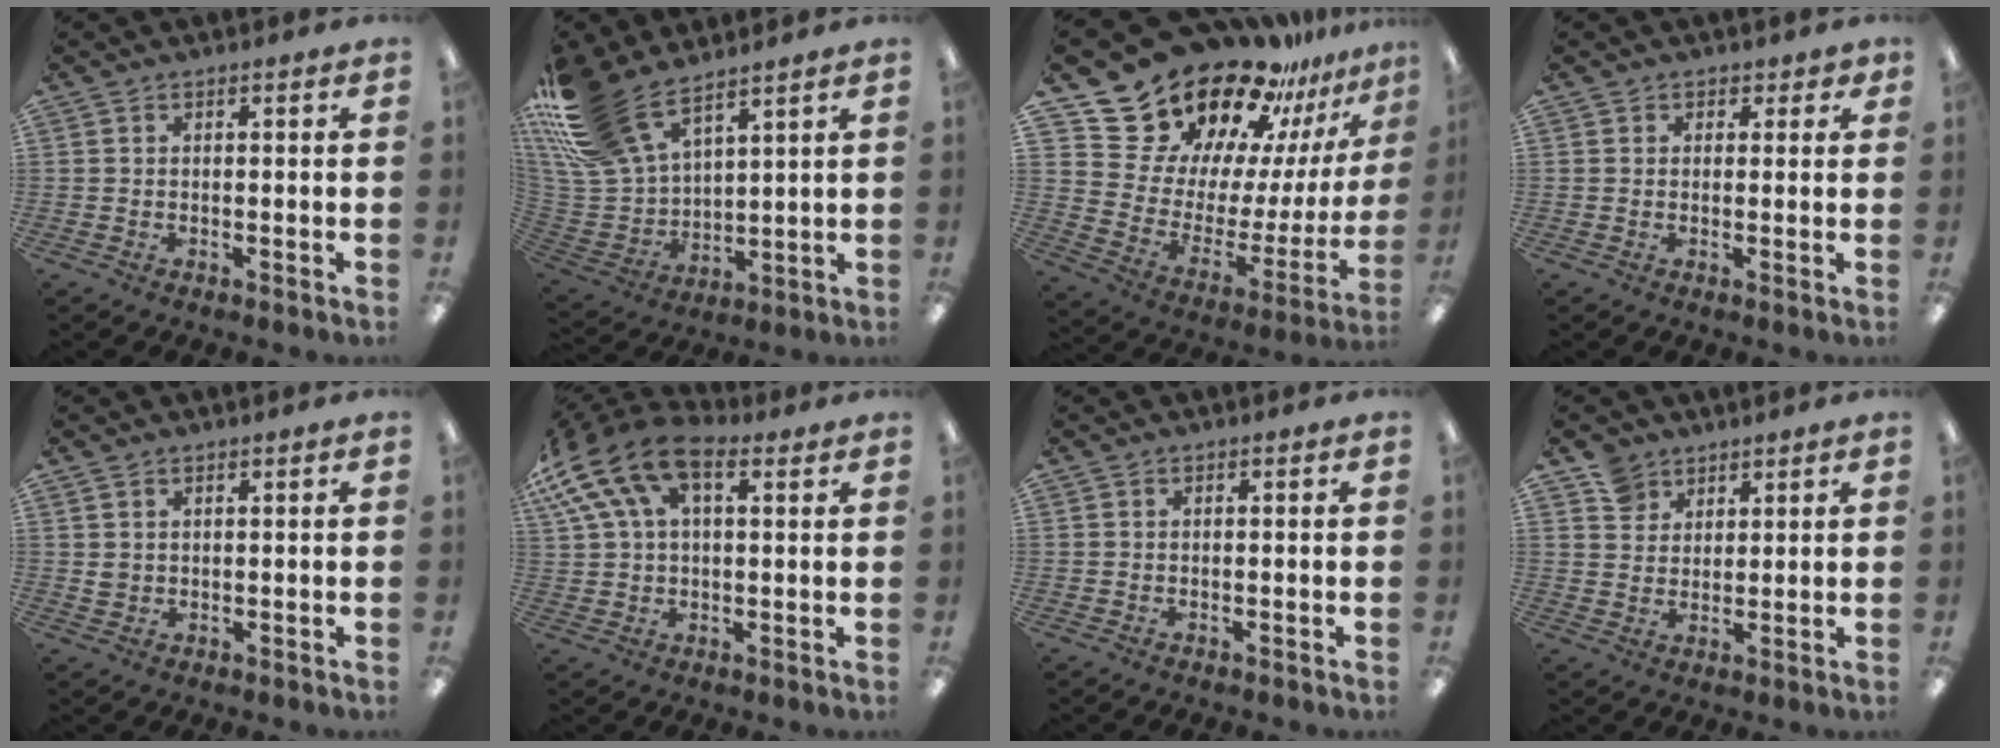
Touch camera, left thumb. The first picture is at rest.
{"total": 17.9, "force": [13.2, 7.9, 9.1], "torque": [-0.226, -0.069, 0.247]}
{"total": 25.8, "force": [20.8, 13.2, 7.8], "torque": [-0.135, -0.160, 0.392]}
{"total": 1.8, "force": [0.9, 1.5, 0.3], "torque": [0.010, -0.002, 0.014]}
{"total": 1.6, "force": [1.0, 1.2, 0.4], "torque": [-0.010, 0.001, 0.019]}
{"total": 15.3, "force": [6.9, 8.3, 10.9], "torque": [-0.242, -0.015, 0.127]}
{"total": 0.0}
{"total": 5.5, "force": [4.2, 3.6, 0.6], "torque": [-0.013, -0.014, 0.081]}